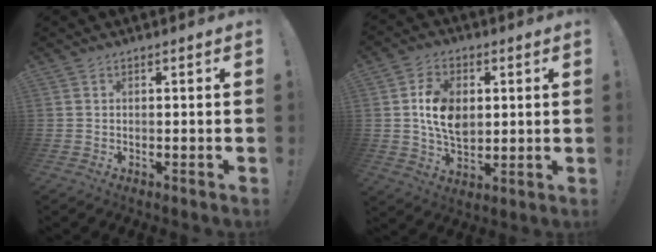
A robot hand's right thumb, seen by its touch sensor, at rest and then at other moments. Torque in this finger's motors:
{"motor_torque": [1.85, 1.85, 0.13, -0.06, 0.17]}